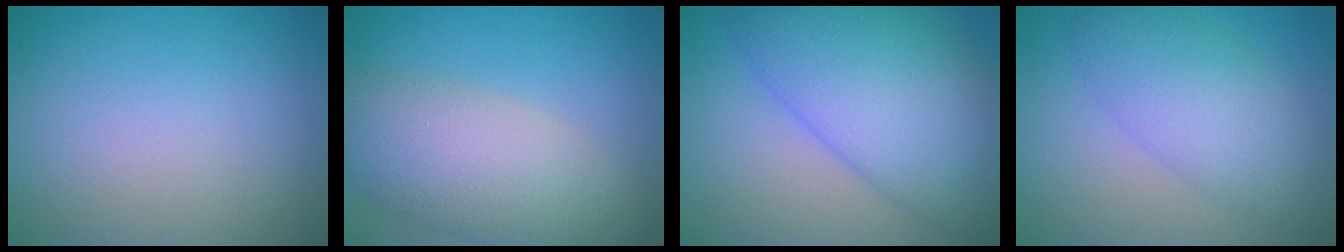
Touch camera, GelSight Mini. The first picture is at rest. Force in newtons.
{"total": 7.1, "press": 7.1, "slide": 0.5}
{"total": 11.5, "press": 11.5, "slide": 0.3}
{"total": 5.5, "press": 5.5, "slide": 0.1}